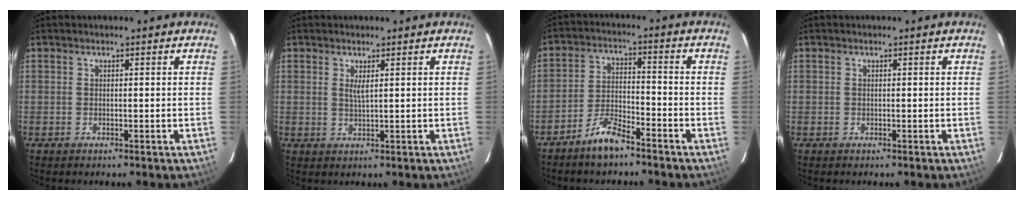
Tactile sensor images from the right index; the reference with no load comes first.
{"total": 1.8, "force": [0.7, 0.2, 1.6], "torque": [-0.029, -0.002, 0.012]}
{"total": 6.6, "force": [-5.5, 1.6, 3.3], "torque": [-0.076, 0.008, -0.103]}
{"total": 0.0}